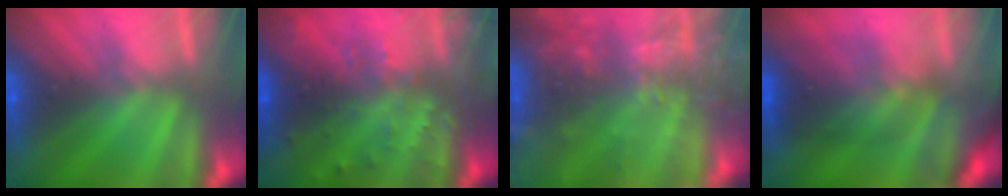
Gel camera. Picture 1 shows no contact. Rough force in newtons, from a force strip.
{"total": 3.4}
{"total": 8.4}
{"total": 2.7}